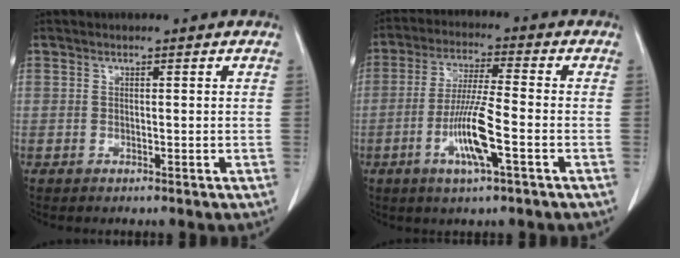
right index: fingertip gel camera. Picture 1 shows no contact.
{"total": 9.2, "force": [-3.3, 0.3, 8.6], "torque": [-0.169, -0.010, -0.065]}